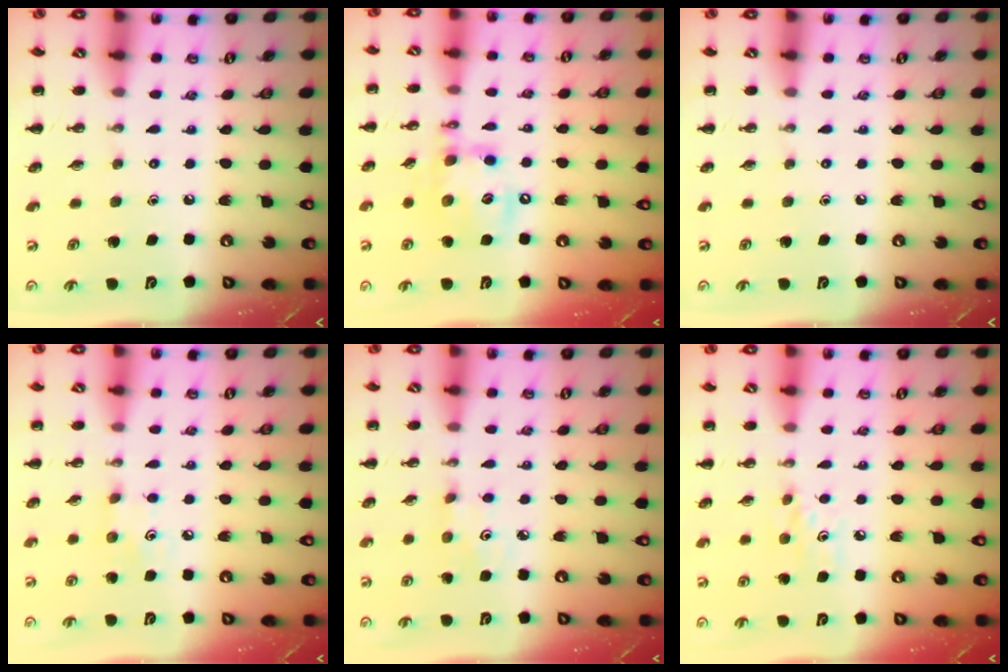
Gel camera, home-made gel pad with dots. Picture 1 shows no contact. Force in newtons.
{"total": 14.2, "press": 14.0, "slide": 2.3}
{"total": 0.0}
{"total": 3.7, "press": 3.6, "slide": 0.9}
{"total": 2.7, "press": 2.7, "slide": 0.3}
{"total": 5.2, "press": 5.0, "slide": 1.6}